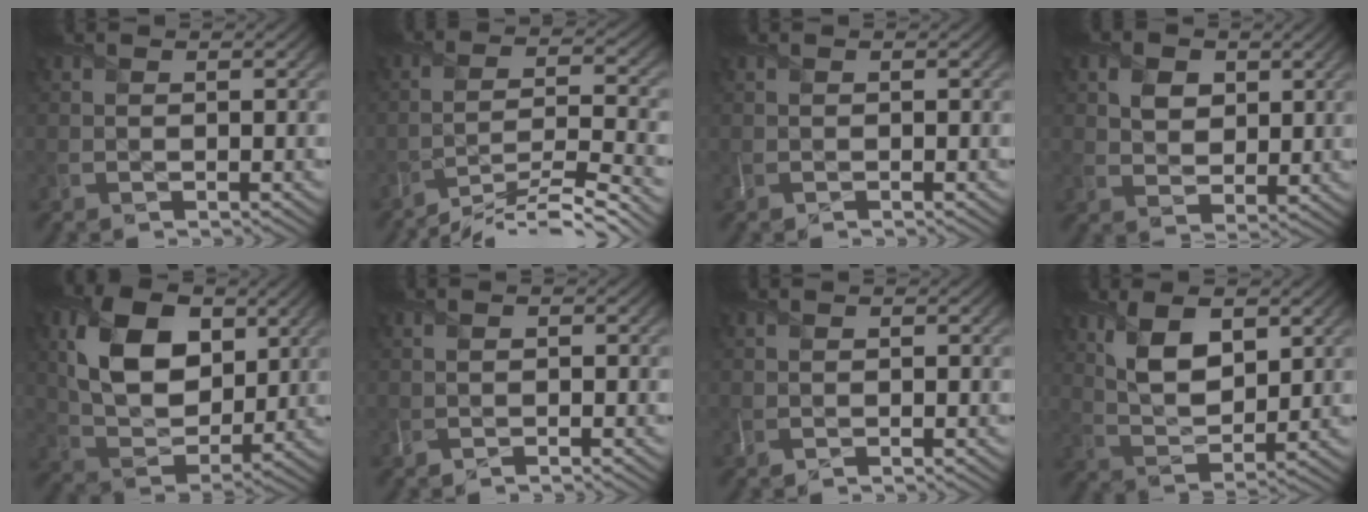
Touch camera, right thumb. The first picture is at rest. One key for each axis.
{"total": 10.0, "fx": -8.3, "fy": 0.9, "fz": 5.5, "tx": -0.100, "ty": 0.023, "tz": -0.147}
{"total": 0.0}
{"total": 4.1, "fx": 1.8, "fy": 3.0, "fz": 2.2, "tx": -0.053, "ty": -0.005, "tz": 0.025}
{"total": 12.1, "fx": 3.9, "fy": 7.9, "fz": 8.4, "tx": -0.176, "ty": 0.000, "tz": 0.071}
{"total": 0.7, "fx": -0.3, "fy": -0.1, "fz": 0.6, "tx": -0.012, "ty": 0.005, "tz": -0.009}
{"total": 0.0}
{"total": 8.7, "fx": 3.8, "fy": 4.1, "fz": 6.6, "tx": -0.138, "ty": 0.001, "tz": 0.076}